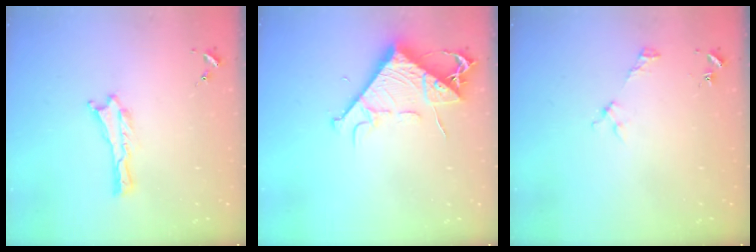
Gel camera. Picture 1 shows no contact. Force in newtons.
{"total": 8.4, "press": 8.3, "slide": 1.1}
{"total": 2.2, "press": 2.2, "slide": 0.3}